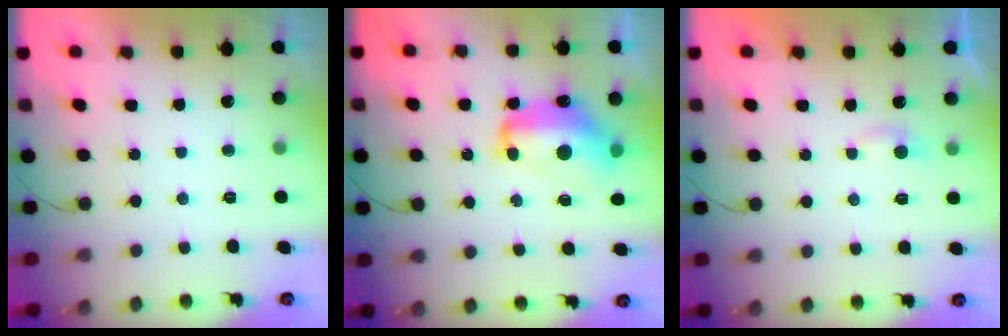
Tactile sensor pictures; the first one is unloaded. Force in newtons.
{"total": 13.5, "press": 13.4, "slide": 1.0}
{"total": 2.8, "press": 2.8, "slide": 0.2}